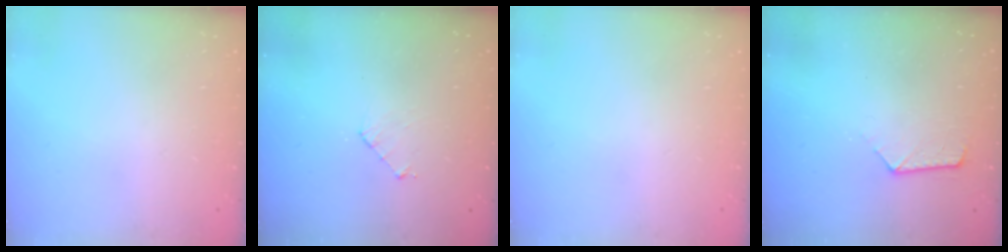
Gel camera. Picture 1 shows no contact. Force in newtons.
{"total": 4.1, "press": 4.1, "slide": 0.3}
{"total": 0.0}
{"total": 9.1, "press": 9.1, "slide": 0.8}